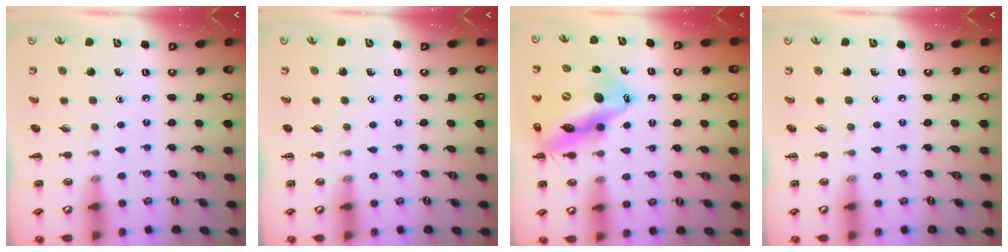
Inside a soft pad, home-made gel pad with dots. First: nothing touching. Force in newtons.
{"total": 0.0}
{"total": 19.5, "press": 18.8, "slide": 4.9}
{"total": 0.0}